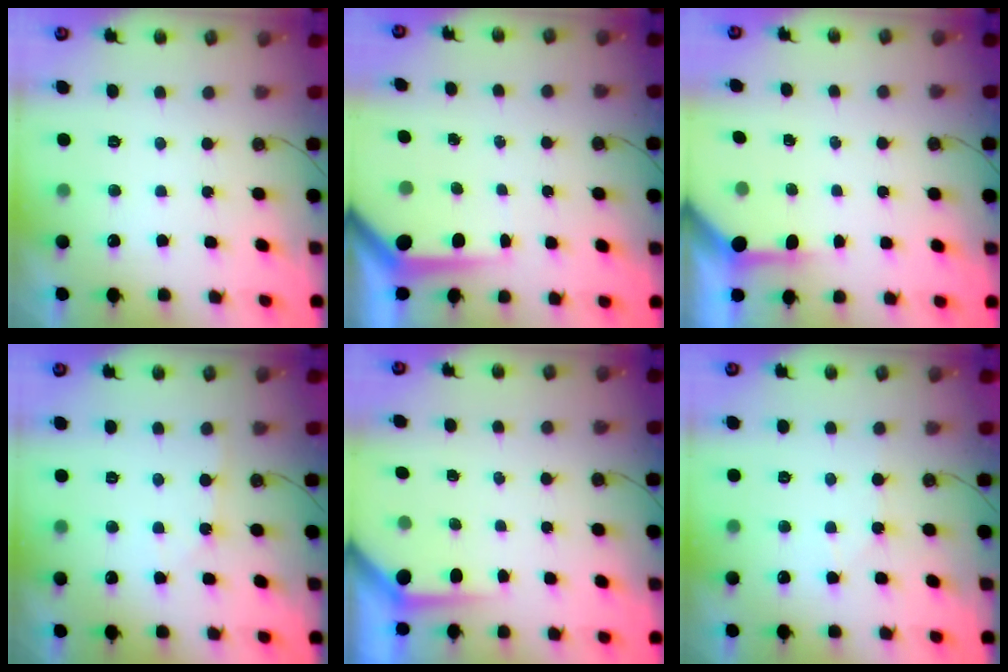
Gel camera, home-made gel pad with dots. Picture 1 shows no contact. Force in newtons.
{"total": 5.8, "press": 5.8, "slide": 0.5}
{"total": 3.6, "press": 3.6, "slide": 0.4}
{"total": 4.5, "press": 4.5, "slide": 0.7}
{"total": 3.5, "press": 3.5, "slide": 0.4}
{"total": 3.1, "press": 3.1, "slide": 0.5}